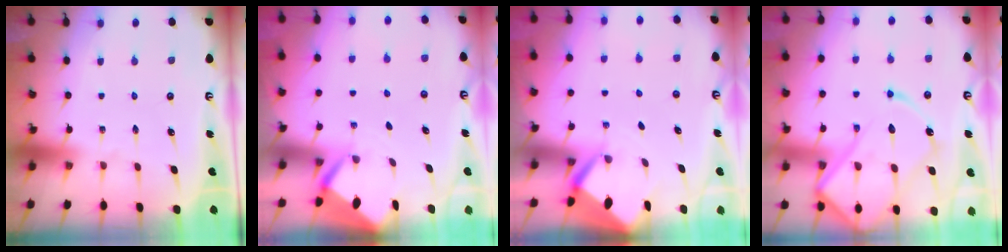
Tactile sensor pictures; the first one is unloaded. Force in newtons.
{"total": 2.4, "press": 2.4, "slide": 0.3}
{"total": 3.0, "press": 3.0, "slide": 0.2}
{"total": 18.8, "press": 18.7, "slide": 1.7}